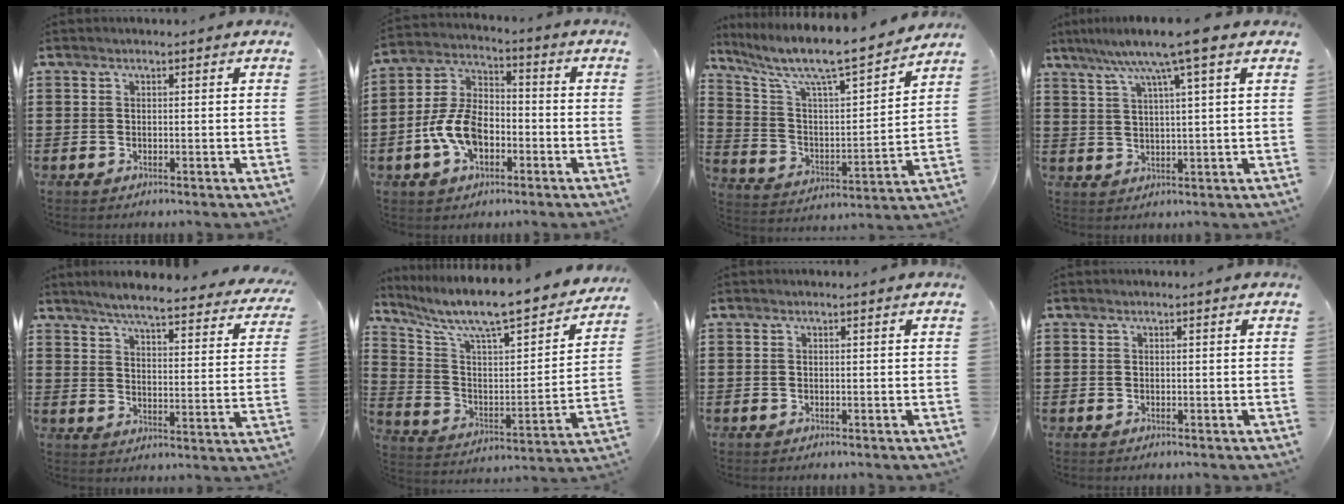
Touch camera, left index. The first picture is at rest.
{"total": 9.4, "force": [-3.5, 5.7, 6.6], "torque": [-0.168, 0.006, -0.072]}
{"total": 8.0, "force": [6.9, 0.9, 3.9], "torque": [-0.109, -0.056, 0.109]}
{"total": 7.5, "force": [4.6, -0.1, 5.9], "torque": [-0.128, -0.007, 0.074]}
{"total": 5.6, "force": [5.1, 0.0, 2.4], "torque": [-0.062, -0.038, 0.082]}
{"total": 8.4, "force": [7.5, 0.7, 3.7], "torque": [-0.100, -0.069, 0.119]}
{"total": 0.0}
{"total": 0.0}